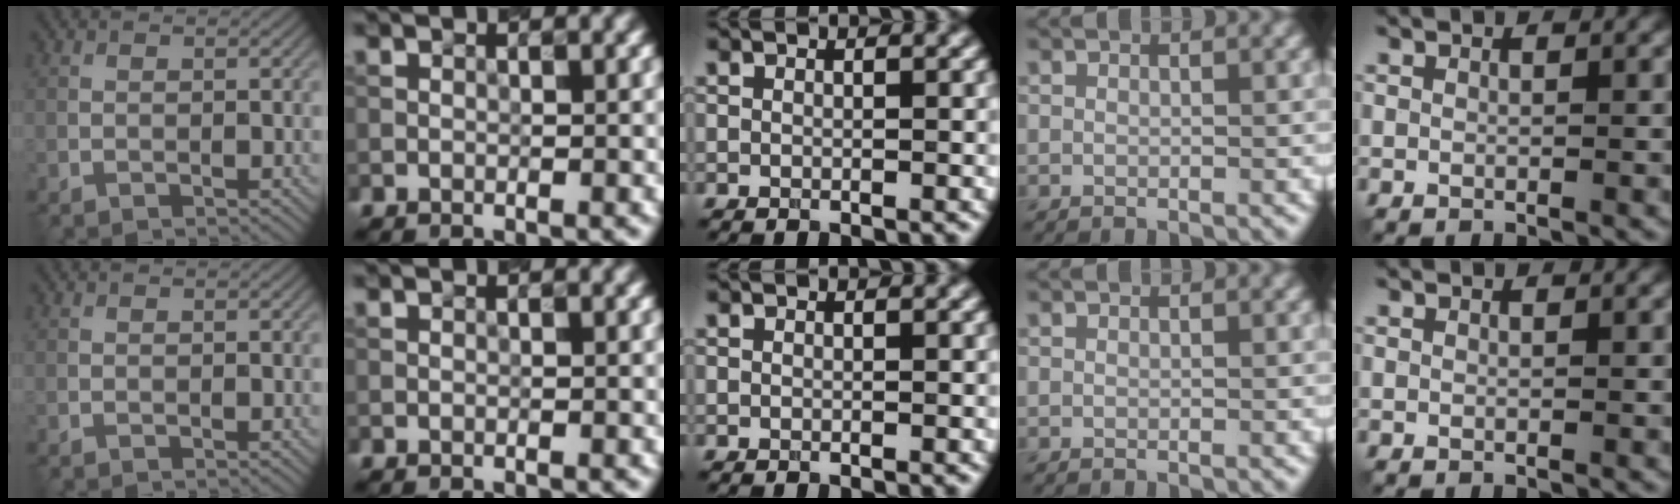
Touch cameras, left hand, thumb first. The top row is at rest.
{}